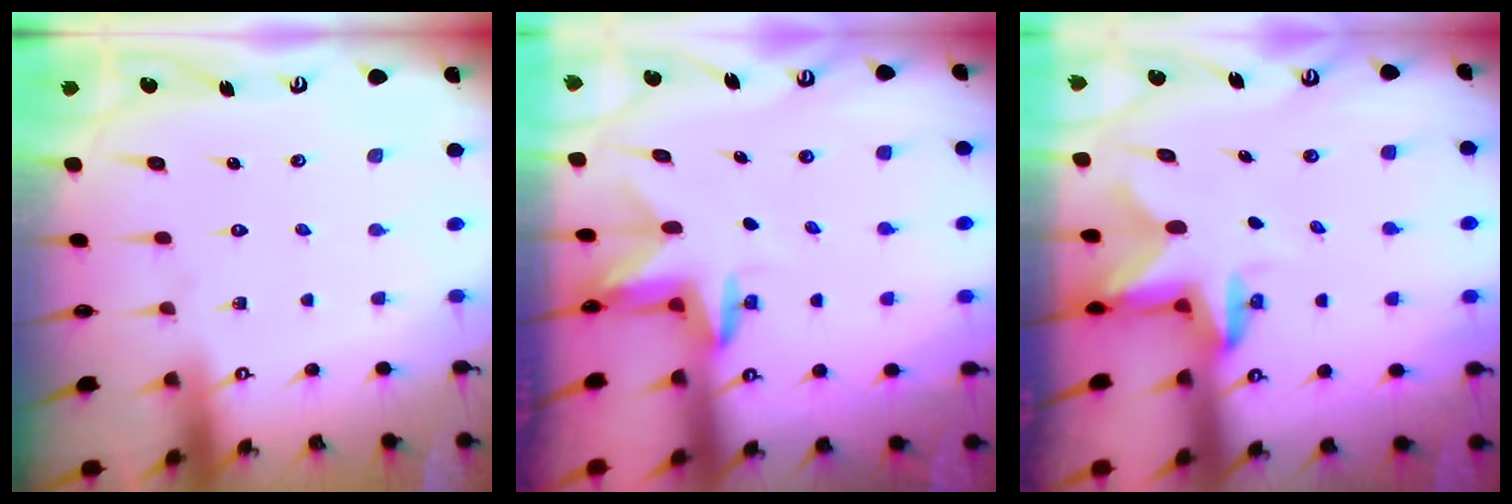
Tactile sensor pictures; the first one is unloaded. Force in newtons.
{"total": 2.6, "press": 2.6, "slide": 0.2}
{"total": 2.4, "press": 2.4, "slide": 0.4}